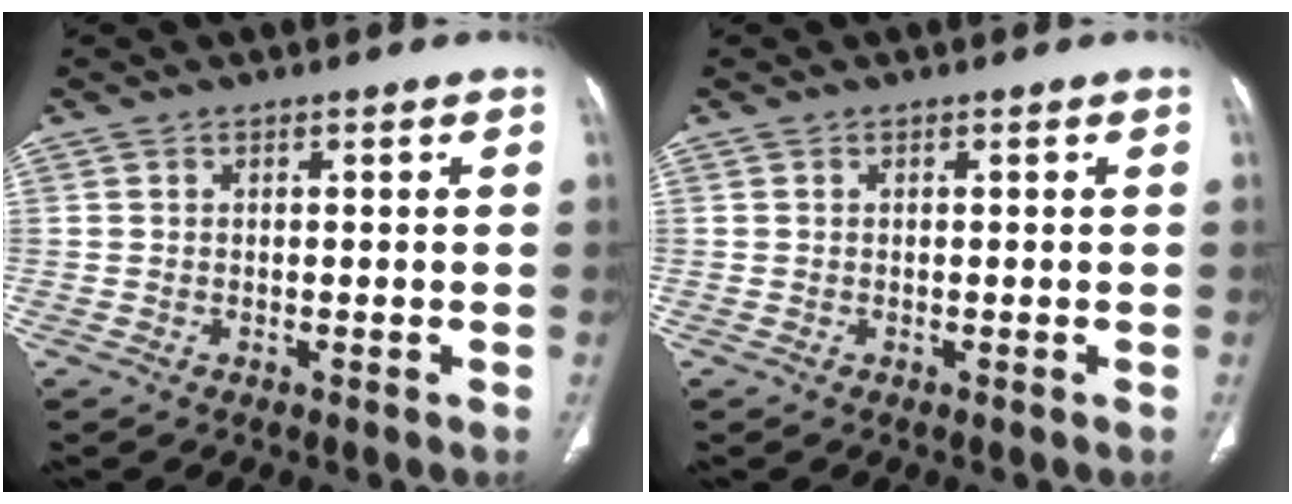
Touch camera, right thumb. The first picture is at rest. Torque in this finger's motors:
{"motor_torque": [0.00, 0.00, -0.23, 0.03, 0.02]}